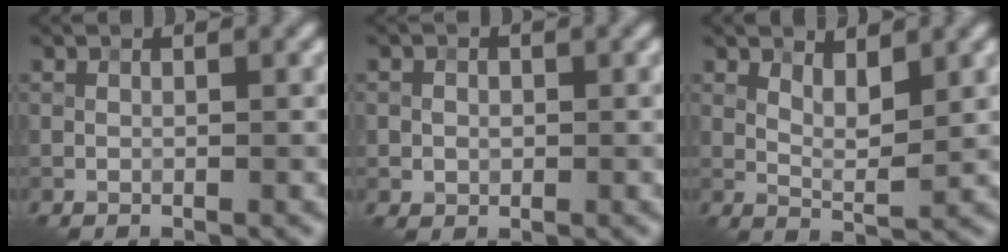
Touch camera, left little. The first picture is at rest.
{"total": 1.5, "force": [0.1, 1.4, 0.6], "torque": [0.000, -0.001, 0.005]}
{"total": 2.8, "force": [1.5, 1.0, 2.2], "torque": [-0.039, -0.006, 0.028]}